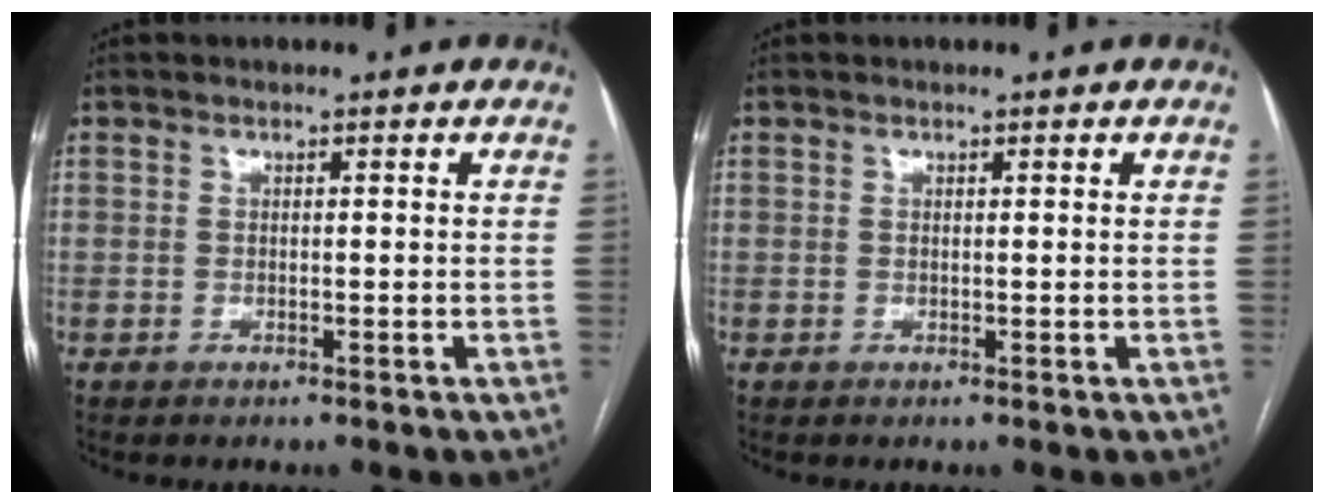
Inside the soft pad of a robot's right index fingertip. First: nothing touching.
{"total": 0.0}